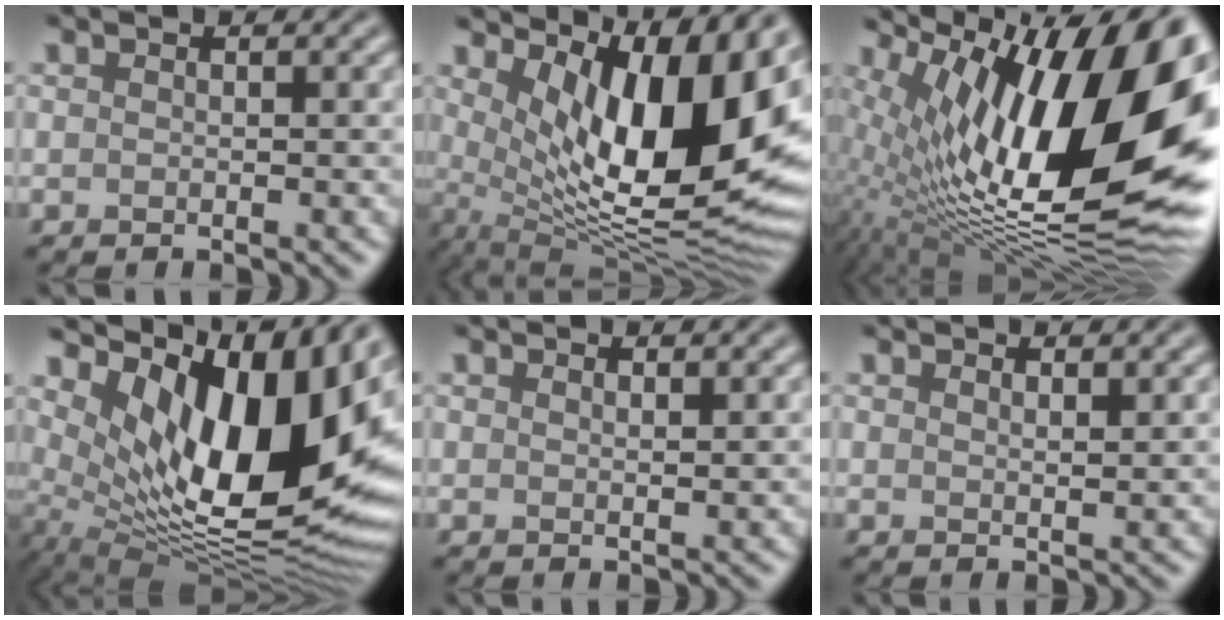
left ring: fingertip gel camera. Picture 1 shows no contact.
{"total": 13.1, "force": [3.5, 5.1, 11.5], "torque": [-0.157, -0.021, 0.064]}
{"total": 18.9, "force": [4.7, 8.0, 16.5], "torque": [-0.257, 0.014, 0.071]}
{"total": 15.5, "force": [4.3, 7.0, 13.1], "torque": [-0.191, -0.014, 0.076]}
{"total": 0.7, "force": [0.6, 0.1, 0.3], "torque": [-0.002, -0.001, 0.010]}
{"total": 1.0, "force": [0.8, 0.2, 0.5], "torque": [-0.004, -0.001, 0.014]}